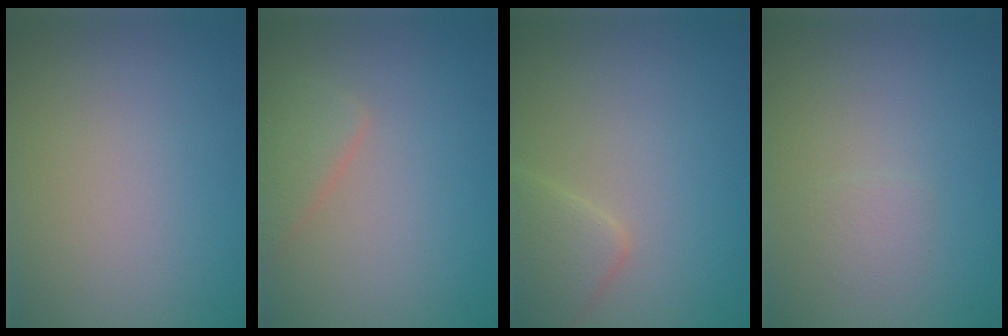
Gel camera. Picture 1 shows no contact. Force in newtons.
{"total": 2.0, "press": 2.0, "slide": 0.1}
{"total": 2.9, "press": 2.9, "slide": 0.1}
{"total": 0.9, "press": 0.9, "slide": 0.1}